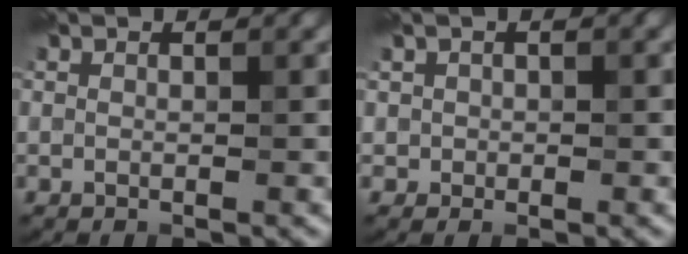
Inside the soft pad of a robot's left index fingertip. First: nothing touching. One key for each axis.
{"total": 0.8, "fx": 0.1, "fy": 0.8, "fz": 0.0, "tx": 0.010, "ty": 0.001, "tz": 0.002}